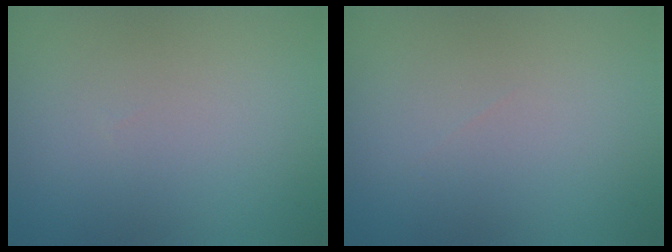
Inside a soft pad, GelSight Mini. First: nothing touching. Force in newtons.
{"total": 0.0}